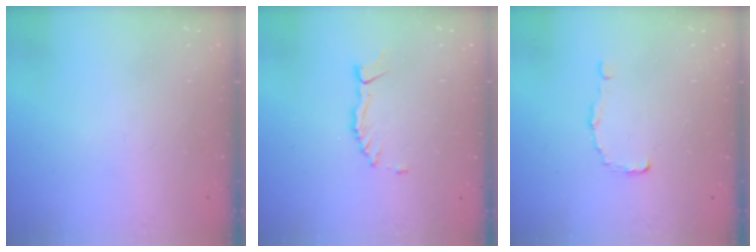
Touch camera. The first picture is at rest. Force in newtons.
{"total": 3.3, "press": 3.3, "slide": 0.2}
{"total": 0.0}